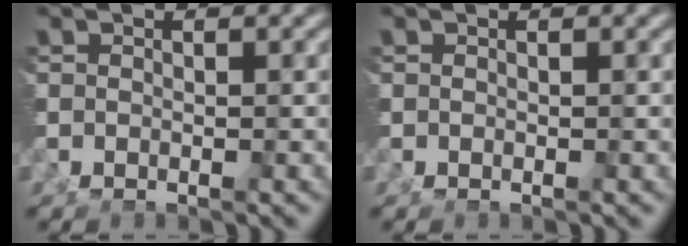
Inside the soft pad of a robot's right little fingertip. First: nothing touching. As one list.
[{"total": 0.0}]